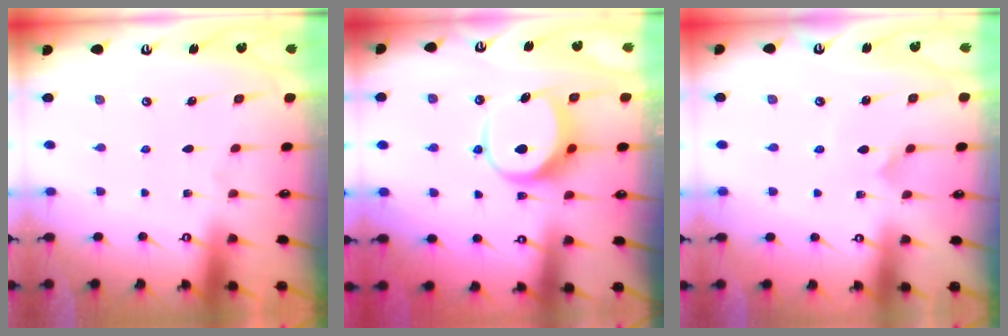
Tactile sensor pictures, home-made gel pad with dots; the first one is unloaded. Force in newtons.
{"total": 8.3, "press": 8.2, "slide": 1.0}
{"total": 2.0, "press": 2.0, "slide": 0.1}